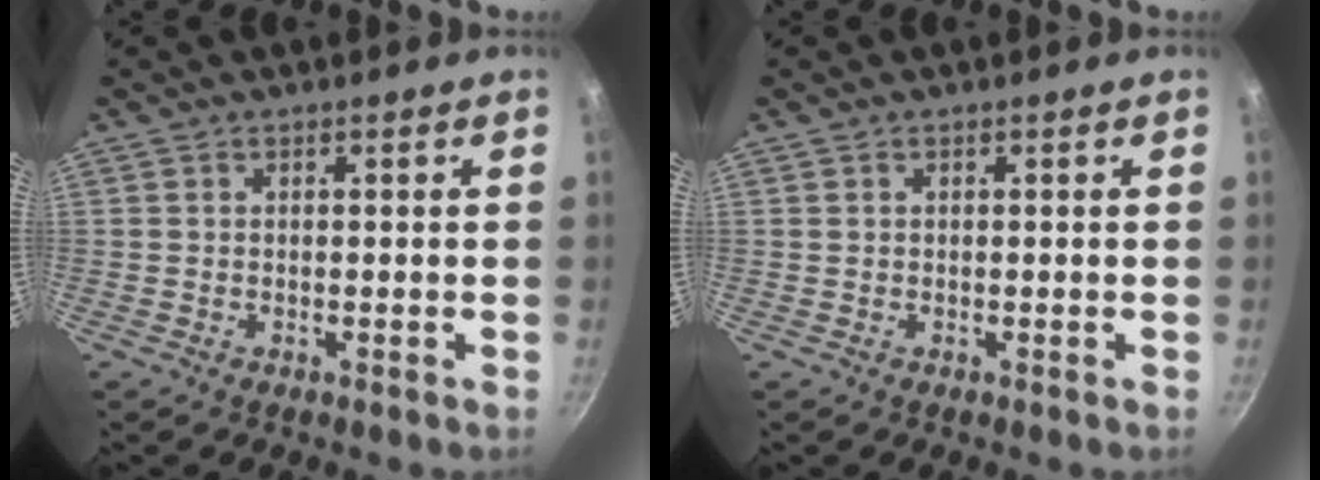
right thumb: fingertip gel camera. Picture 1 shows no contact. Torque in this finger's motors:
{"motor_torque": [0.00, 0.00, -0.13, 0.23, 0.01]}